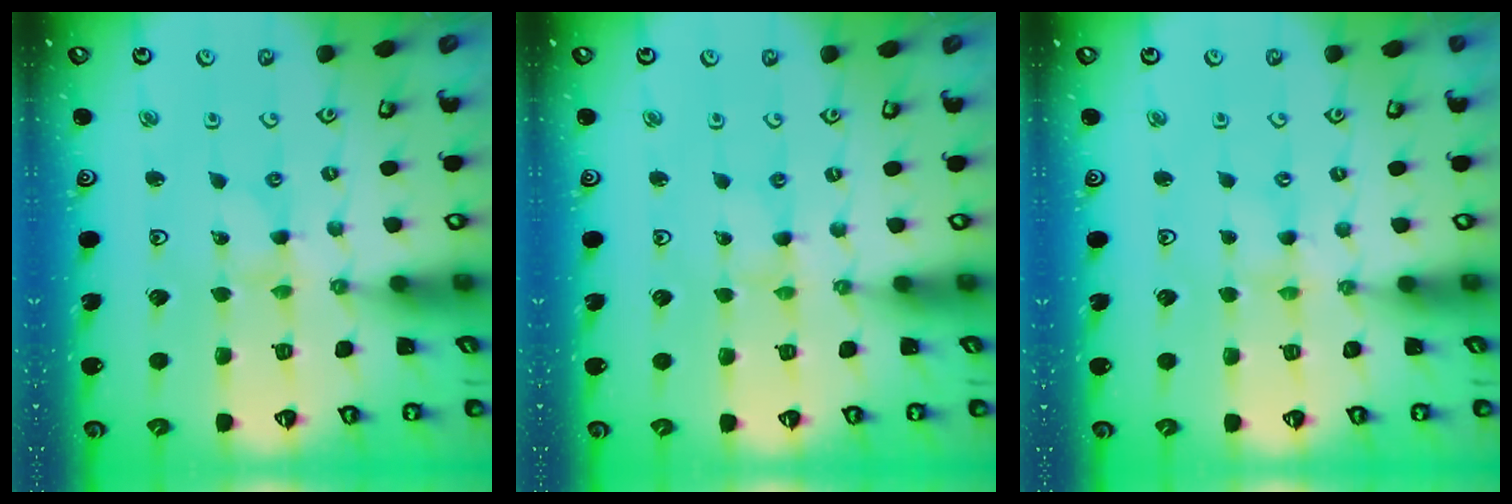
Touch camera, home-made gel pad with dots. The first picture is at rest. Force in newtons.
{"total": 1.3, "press": 1.3, "slide": 0.1}
{"total": 0.0}